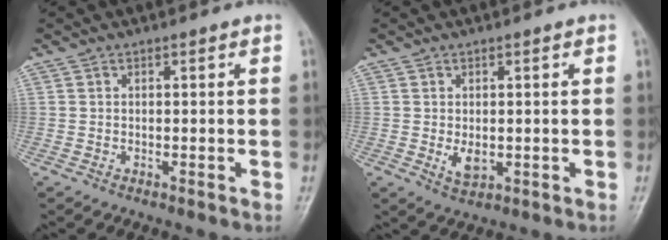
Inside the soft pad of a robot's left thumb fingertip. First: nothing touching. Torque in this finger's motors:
{"motor_torque": [0.59, 0.68, 0.83, 0.15, 0.02]}